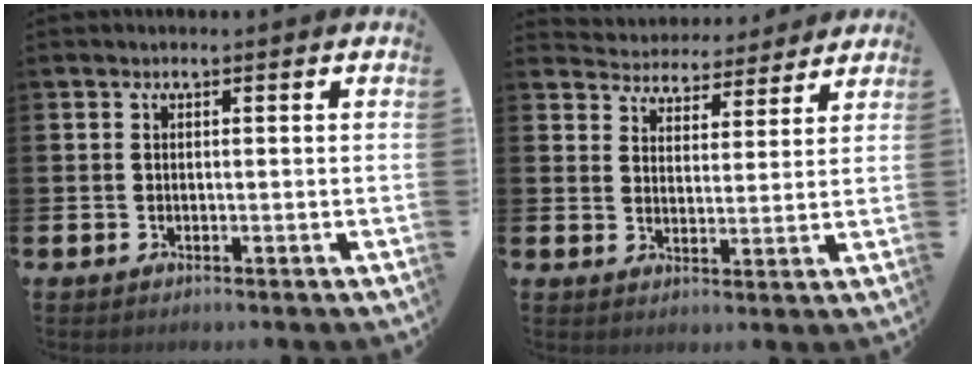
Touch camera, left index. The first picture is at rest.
{"total": 4.6, "force": [4.4, 1.4, -0.4], "torque": [-0.014, -0.037, 0.076]}